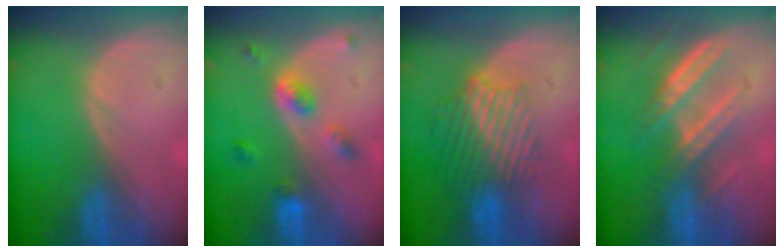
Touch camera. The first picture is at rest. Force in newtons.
{"total": 5.3, "press": 4.7, "slide": 2.5}
{"total": 9.5, "press": 8.1, "slide": 4.8}
{"total": 7.3, "press": 6.8, "slide": 2.8}